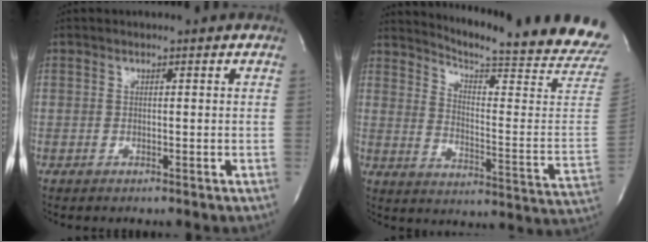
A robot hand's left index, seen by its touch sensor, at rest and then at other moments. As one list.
[{"total": 22.9, "force": [21.3, -0.5, 8.5], "torque": [-0.137, -0.128, 0.260]}]